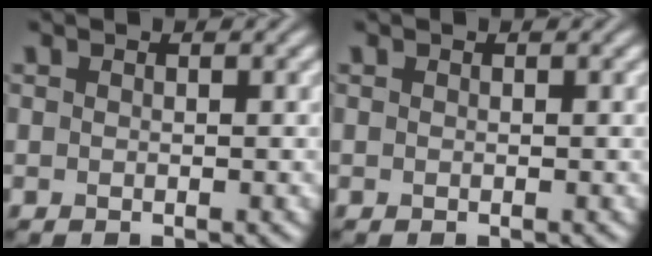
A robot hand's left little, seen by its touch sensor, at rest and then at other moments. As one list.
[{"total": 0.0}]